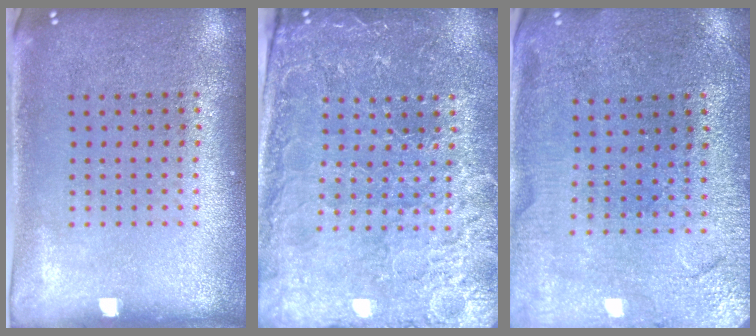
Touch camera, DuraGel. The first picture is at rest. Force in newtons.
{"total": 3.7, "press": 3.6, "slide": 1.0}
{"total": 1.0, "press": 0.9, "slide": 0.3}